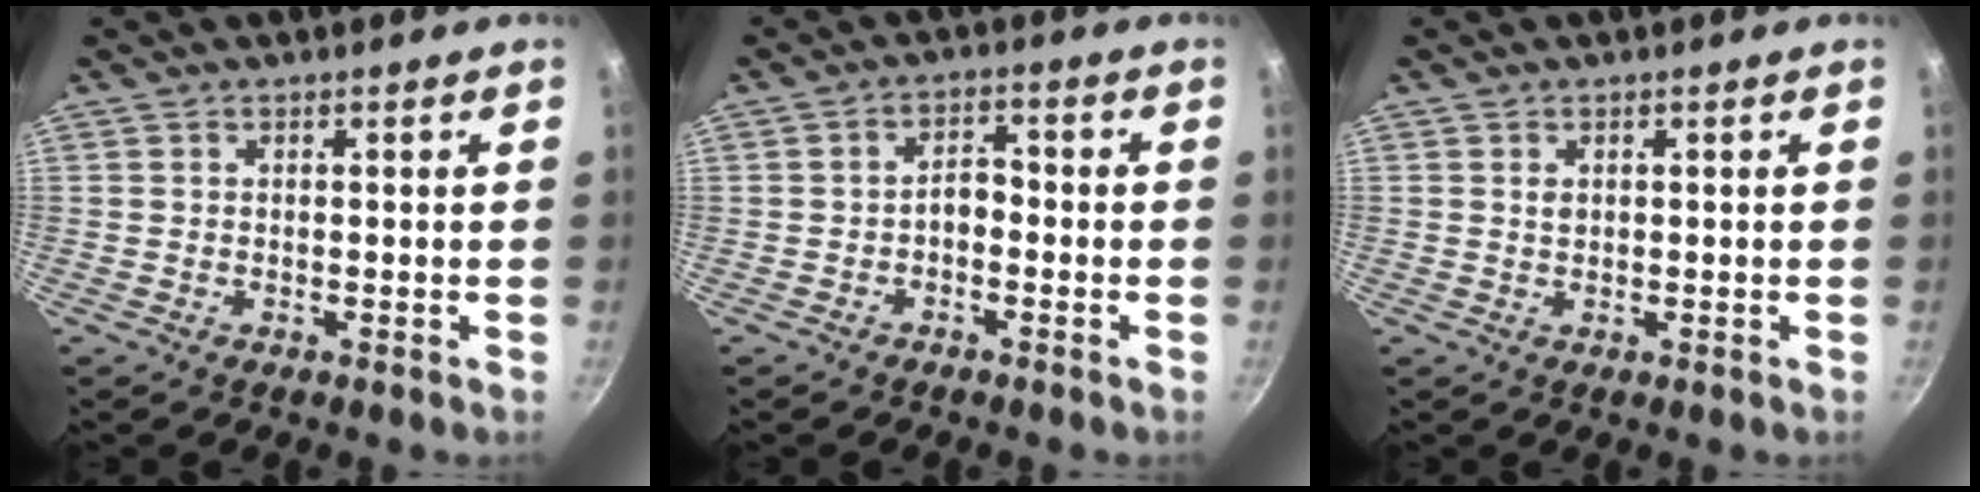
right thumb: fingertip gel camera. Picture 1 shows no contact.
{"total": 3.2, "force": [-1.3, 1.9, 2.2], "torque": [-0.022, 0.023, -0.024]}
{"total": 1.0, "force": [0.3, 0.8, 0.6], "torque": [-0.008, 0.000, 0.005]}